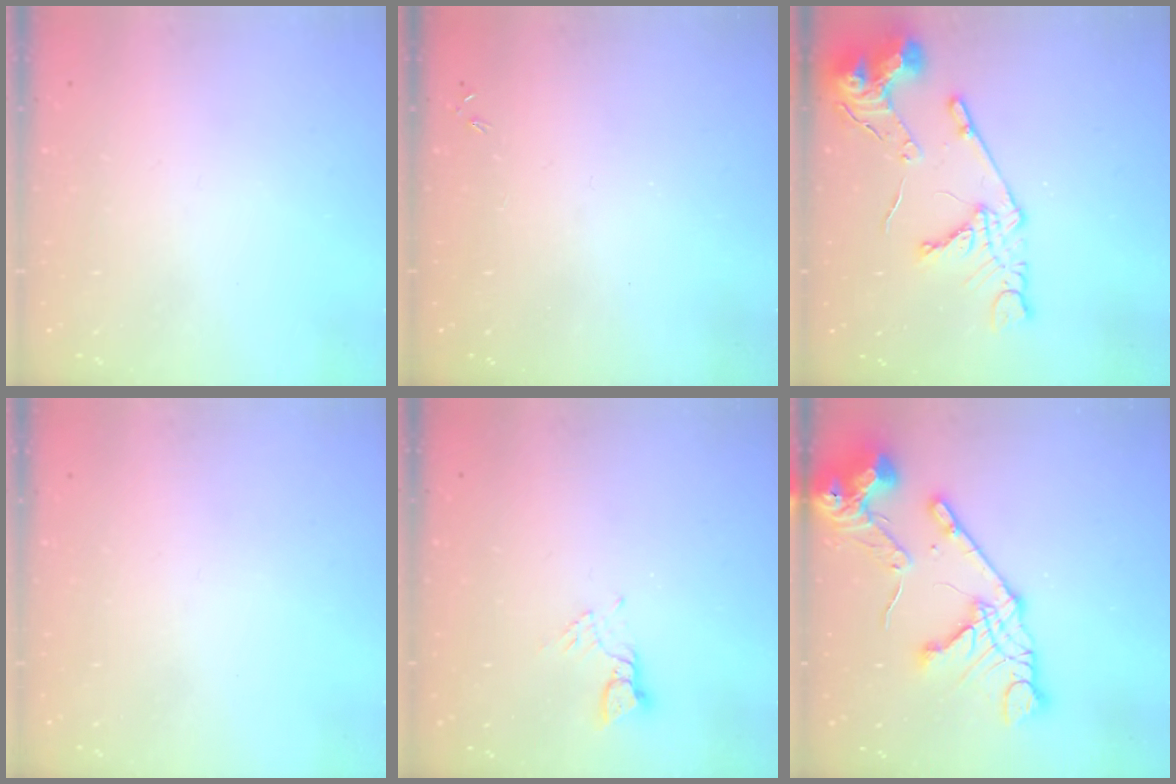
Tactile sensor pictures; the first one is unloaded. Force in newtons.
{"total": 0.0}
{"total": 17.4, "press": 17.3, "slide": 1.7}
{"total": 0.0}
{"total": 2.6, "press": 2.6, "slide": 0.1}
{"total": 18.1, "press": 18.0, "slide": 2.2}